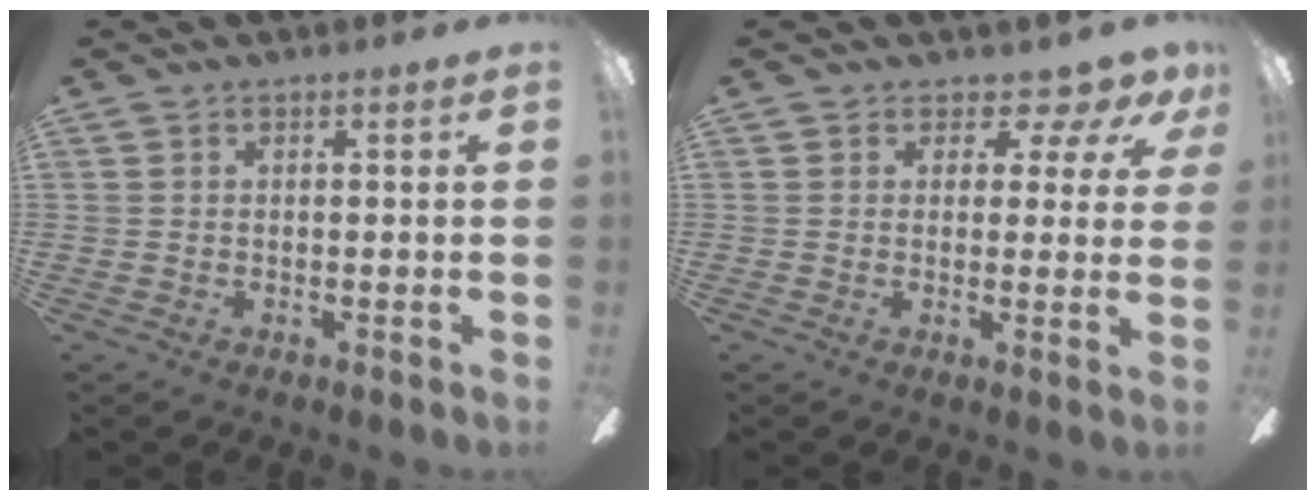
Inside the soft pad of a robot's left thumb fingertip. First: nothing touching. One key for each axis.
{"total": 5.9, "fx": 4.5, "fy": 2.9, "fz": 2.5, "tx": -0.021, "ty": -0.040, "tz": 0.074}